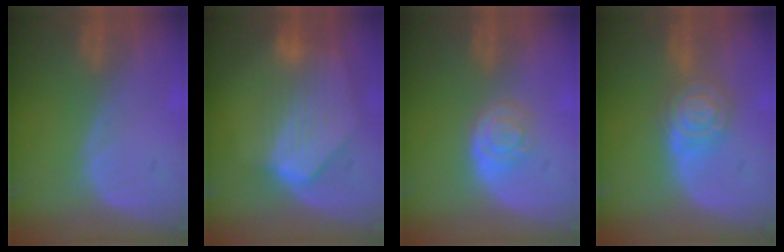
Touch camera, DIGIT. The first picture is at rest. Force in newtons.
{"total": 9.2, "press": 8.1, "slide": 4.4}
{"total": 4.3, "press": 3.8, "slide": 2.0}
{"total": 6.2, "press": 6.2, "slide": 0.4}